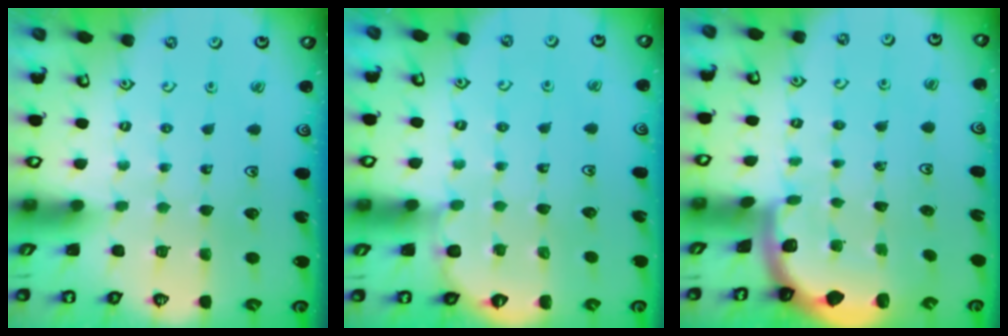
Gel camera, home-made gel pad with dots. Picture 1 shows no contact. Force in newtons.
{"total": 3.2, "press": 2.7, "slide": 1.7}
{"total": 1.9, "press": 1.8, "slide": 0.6}